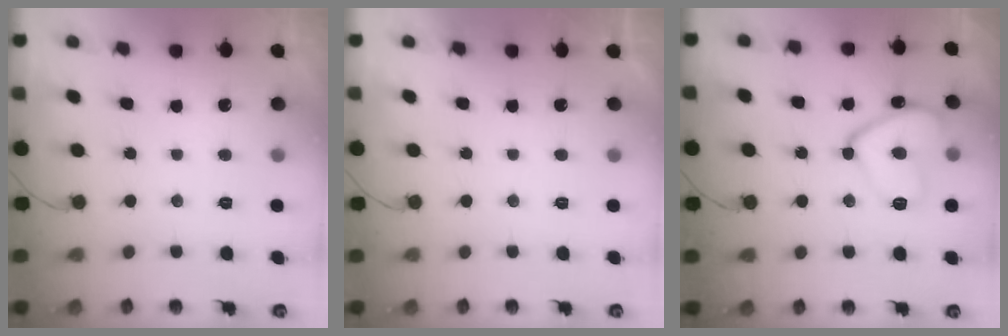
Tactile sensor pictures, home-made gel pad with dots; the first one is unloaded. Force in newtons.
{"total": 2.1, "press": 2.0, "slide": 0.4}
{"total": 12.8, "press": 12.7, "slide": 1.1}